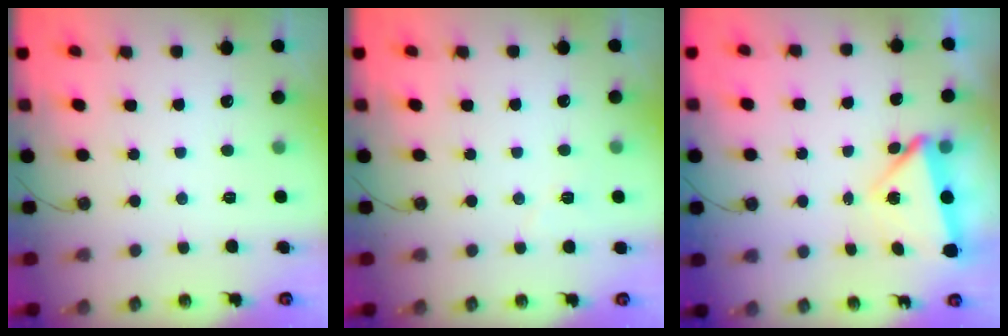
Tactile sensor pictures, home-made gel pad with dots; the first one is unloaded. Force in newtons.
{"total": 5.0, "press": 4.9, "slide": 1.2}
{"total": 5.3, "press": 5.2, "slide": 0.8}